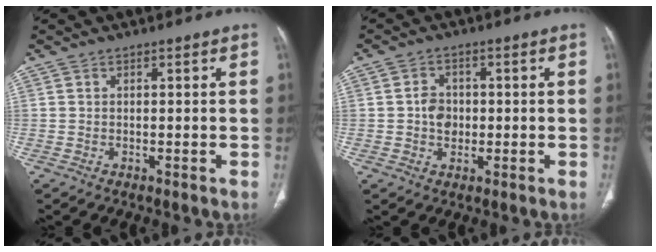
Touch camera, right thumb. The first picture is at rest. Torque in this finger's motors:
{"motor_torque": [1.11, 0.63, 0.10, -0.17, 0.04]}